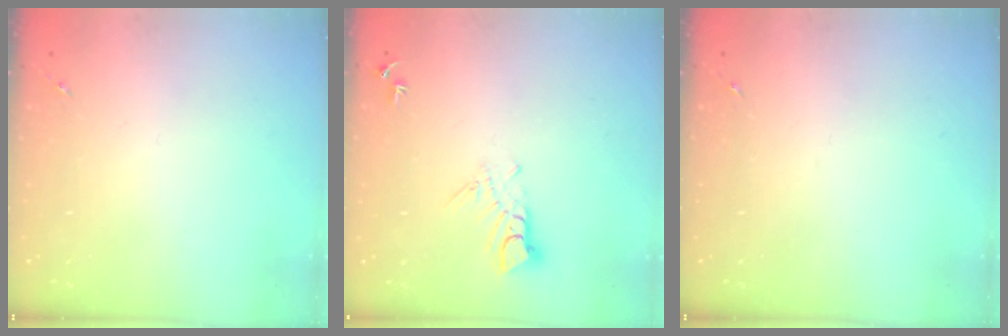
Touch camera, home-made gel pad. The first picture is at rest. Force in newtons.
{"total": 5.9, "press": 5.9, "slide": 0.5}
{"total": 0.0}